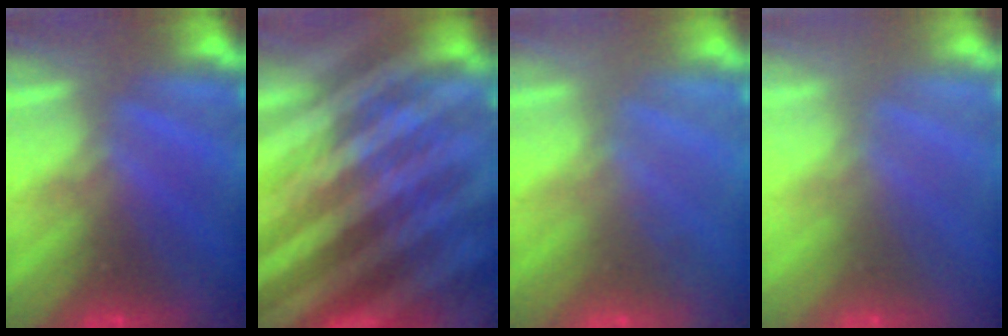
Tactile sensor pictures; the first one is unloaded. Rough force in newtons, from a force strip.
{"total": 9.3}
{"total": 1.8}
{"total": 7.6}